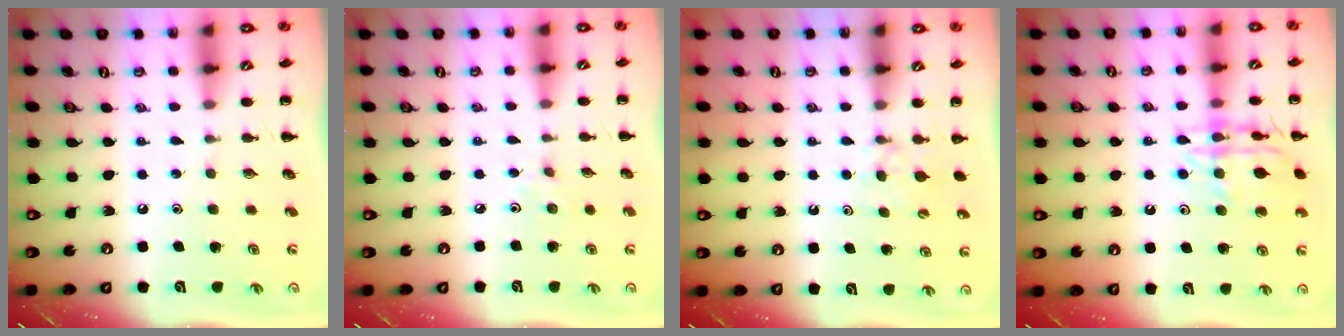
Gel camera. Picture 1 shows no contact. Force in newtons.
{"total": 2.7, "press": 2.5, "slide": 0.9}
{"total": 4.5, "press": 4.3, "slide": 1.4}
{"total": 14.3, "press": 14.3, "slide": 1.1}